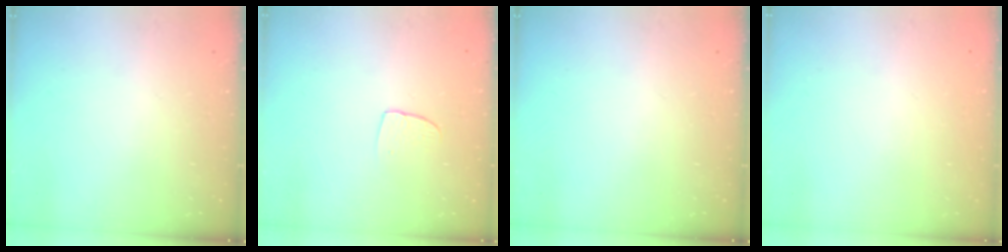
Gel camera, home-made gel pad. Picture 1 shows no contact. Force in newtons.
{"total": 4.9, "press": 4.9, "slide": 0.4}
{"total": 0.0}
{"total": 0.0}